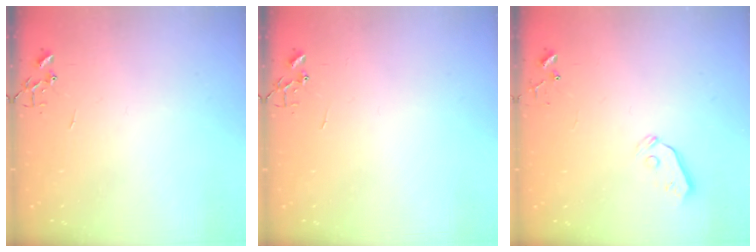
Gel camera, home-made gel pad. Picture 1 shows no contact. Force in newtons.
{"total": 0.0}
{"total": 4.0, "press": 3.9, "slide": 0.8}